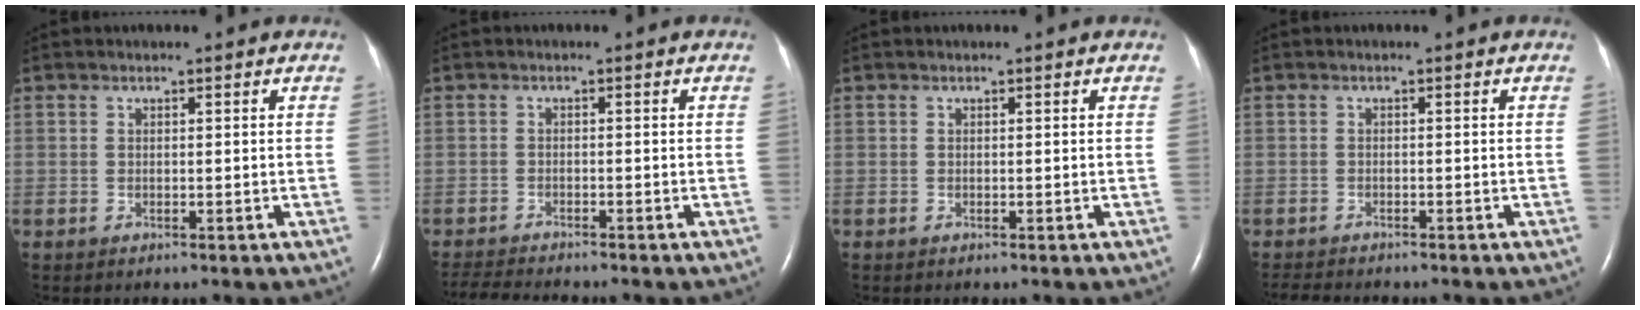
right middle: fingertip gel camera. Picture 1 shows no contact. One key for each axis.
{"total": 5.5, "fx": -5.3, "fy": -0.1, "fz": 1.7, "tx": -0.031, "ty": -0.018, "tz": -0.086}
{"total": 0.0}
{"total": 3.9, "fx": -3.6, "fy": 0.6, "fz": 1.4, "tx": -0.022, "ty": -0.011, "tz": -0.055}